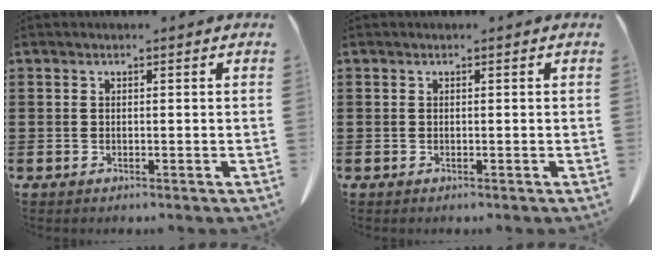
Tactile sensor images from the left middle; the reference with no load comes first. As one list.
[{"total": 0.0}]